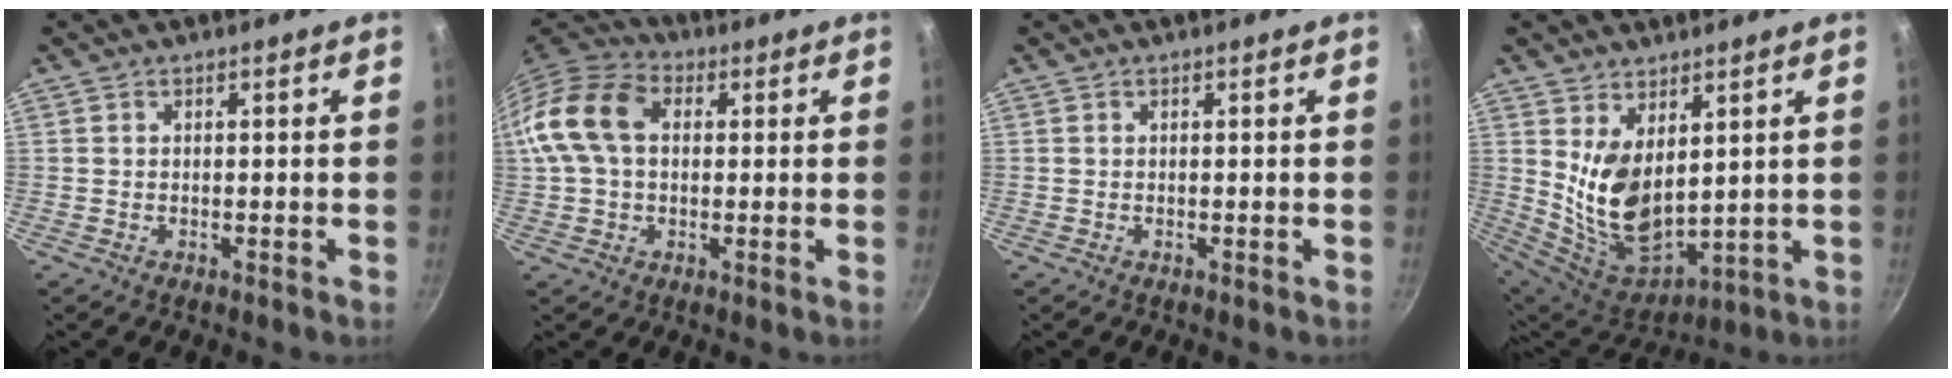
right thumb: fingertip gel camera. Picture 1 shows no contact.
{"total": 13.4, "force": [2.0, 9.4, 9.4], "torque": [-0.162, 0.025, 0.020]}
{"total": 0.0}
{"total": 12.3, "force": [3.8, 7.1, 9.3], "torque": [-0.148, -0.053, 0.095]}